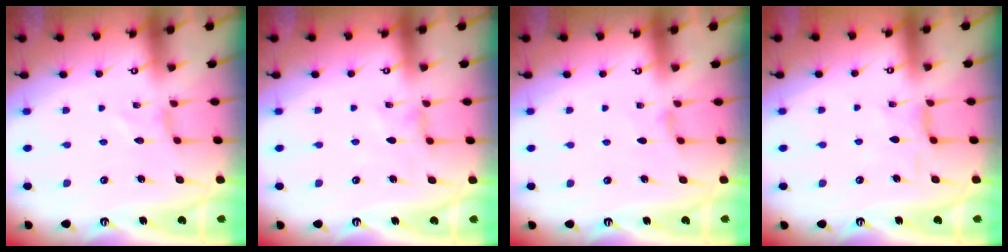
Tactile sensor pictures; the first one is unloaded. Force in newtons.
{"total": 1.2, "press": 1.1, "slide": 0.4}
{"total": 2.9, "press": 2.8, "slide": 0.5}
{"total": 5.3, "press": 5.3, "slide": 0.3}